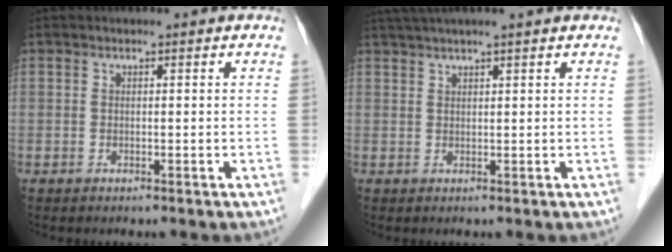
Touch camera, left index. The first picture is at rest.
{"total": 6.5, "force": [5.3, -0.6, 3.6], "torque": [-0.056, 0.040, 0.084]}